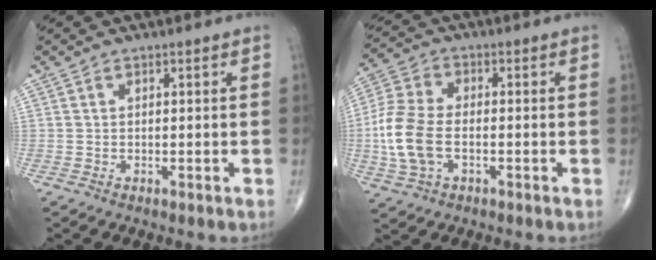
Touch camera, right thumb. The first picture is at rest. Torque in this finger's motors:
{"motor_torque": [-0.50, 0.53, 1.02, -0.01, 0.33]}